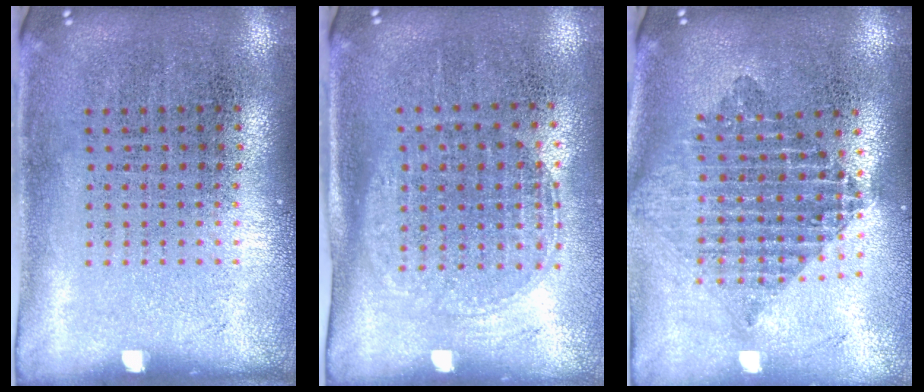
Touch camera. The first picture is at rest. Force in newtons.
{"total": 1.5, "press": 1.3, "slide": 0.7}
{"total": 2.1, "press": 1.7, "slide": 1.2}